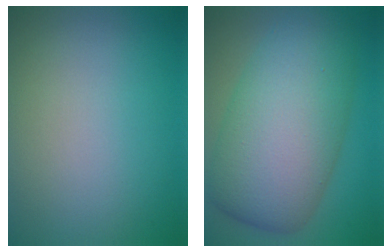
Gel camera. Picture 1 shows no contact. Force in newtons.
{"total": 11.1, "press": 11.1, "slide": 0.6}